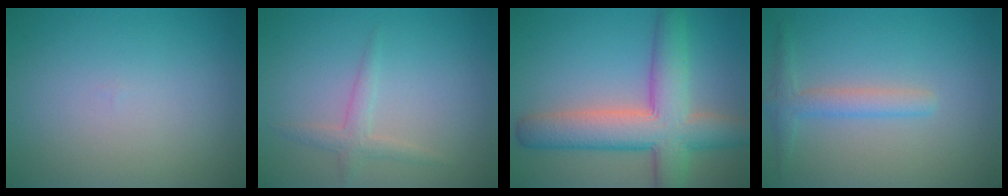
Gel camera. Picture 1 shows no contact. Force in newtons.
{"total": 1.8, "press": 1.8, "slide": 0.0}
{"total": 8.5, "press": 8.5, "slide": 0.4}
{"total": 2.2, "press": 2.2, "slide": 0.1}